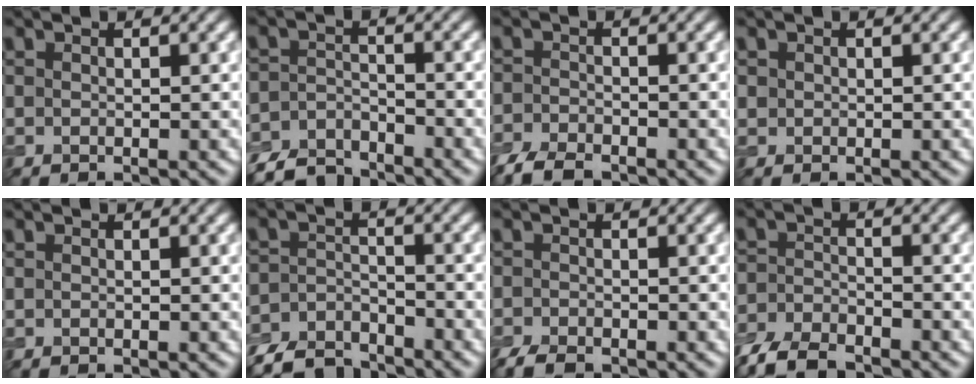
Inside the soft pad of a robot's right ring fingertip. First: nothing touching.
{"total": 4.9, "force": [-4.5, 1.6, 0.9], "torque": [-0.013, -0.005, -0.091]}
{"total": 4.5, "force": [-3.6, 1.7, 2.1], "torque": [-0.039, -0.010, -0.078]}
{"total": 0.5, "force": [0.1, 0.5, 0.0], "torque": [0.005, -0.002, 0.004]}
{"total": 0.0}
{"total": 5.7, "force": [-5.1, 2.0, 1.4], "torque": [-0.023, -0.008, -0.102]}
{"total": 2.8, "force": [-2.3, 1.0, 1.3], "torque": [-0.025, -0.008, -0.048]}
{"total": 6.0, "force": [-4.9, 2.2, 2.7], "torque": [-0.054, -0.012, -0.103]}